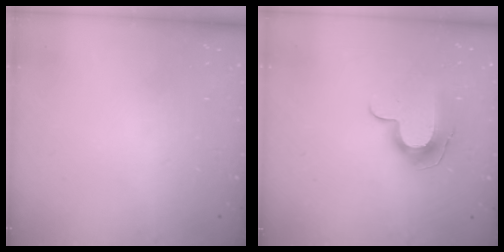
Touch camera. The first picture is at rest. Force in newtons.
{"total": 10.1, "press": 10.1, "slide": 0.3}